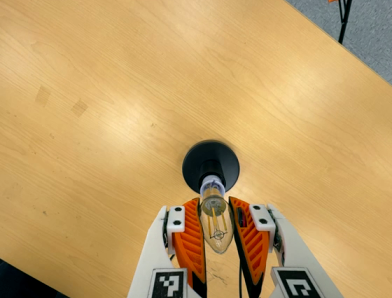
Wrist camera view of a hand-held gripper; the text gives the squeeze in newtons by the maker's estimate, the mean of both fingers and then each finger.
{"total": 20.3, "left": 22.8, "right": 17.7}